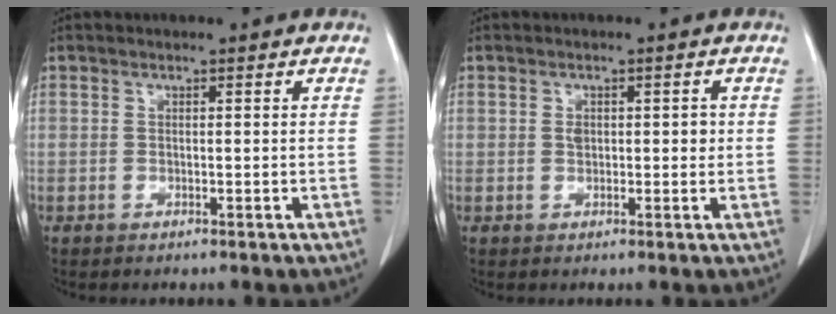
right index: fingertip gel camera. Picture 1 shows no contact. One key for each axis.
{"total": 2.4, "fx": 0.3, "fy": 1.5, "fz": 1.8, "tx": -0.027, "ty": 0.005, "tz": 0.005}